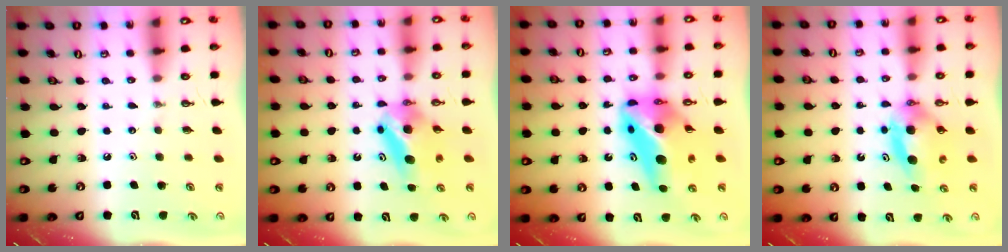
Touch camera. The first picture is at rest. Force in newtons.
{"total": 8.5, "press": 5.4, "slide": 6.5}
{"total": 12.5, "press": 12.2, "slide": 2.8}
{"total": 6.6, "press": 6.0, "slide": 2.8}